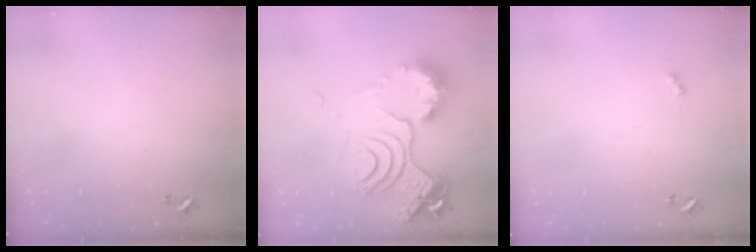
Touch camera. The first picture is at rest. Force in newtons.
{"total": 21.0, "press": 20.9, "slide": 2.1}
{"total": 1.2, "press": 1.1, "slide": 0.6}